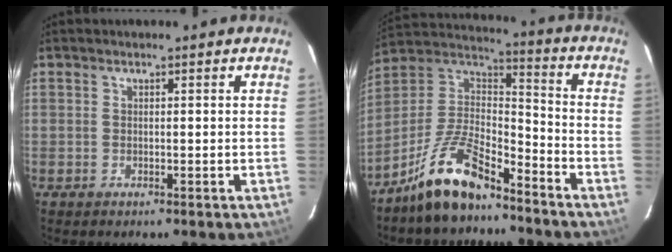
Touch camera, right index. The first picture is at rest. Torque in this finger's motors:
{"motor_torque": [1.06, -1.08, 0.67, 0.14]}